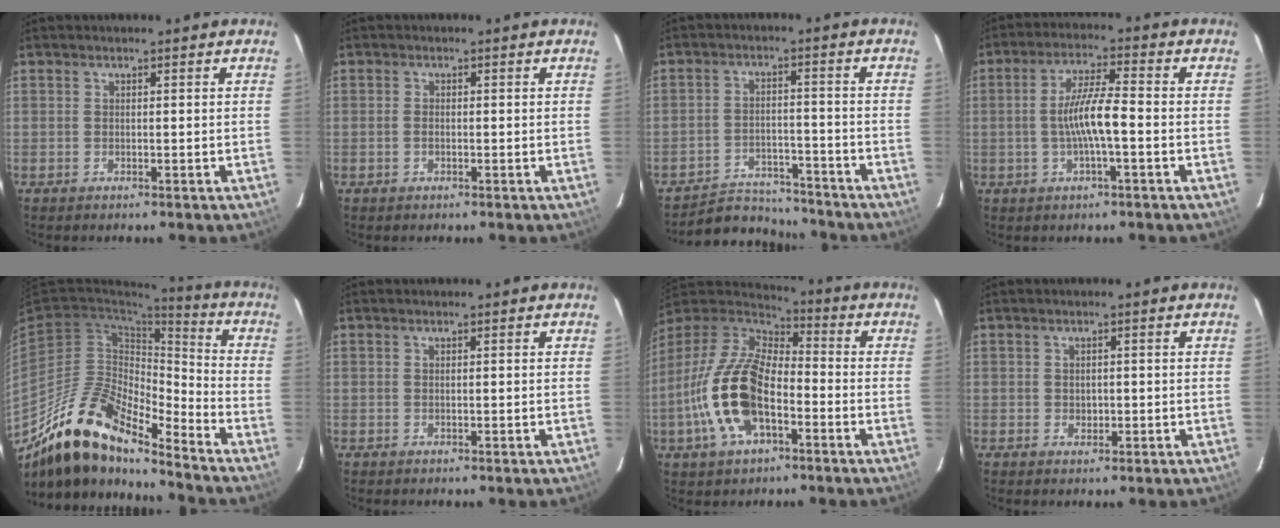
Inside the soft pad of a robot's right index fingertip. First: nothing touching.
{"total": 1.1, "force": [-0.3, 0.7, 0.7], "torque": [-0.015, 0.002, -0.007]}
{"total": 10.2, "force": [-9.7, 2.9, 1.1], "torque": [-0.044, 0.016, -0.144]}
{"total": 7.5, "force": [-1.5, 0.7, 7.3], "torque": [-0.139, 0.004, -0.027]}
{"total": 18.4, "force": [-14.9, 5.2, 9.4], "torque": [-0.169, -0.008, -0.280]}
{"total": 0.0}
{"total": 18.1, "force": [-5.8, 9.0, 14.7], "torque": [-0.311, -0.008, -0.113]}
{"total": 1.4, "force": [-0.1, 1.4, 0.4], "torque": [-0.002, 0.001, 0.001]}